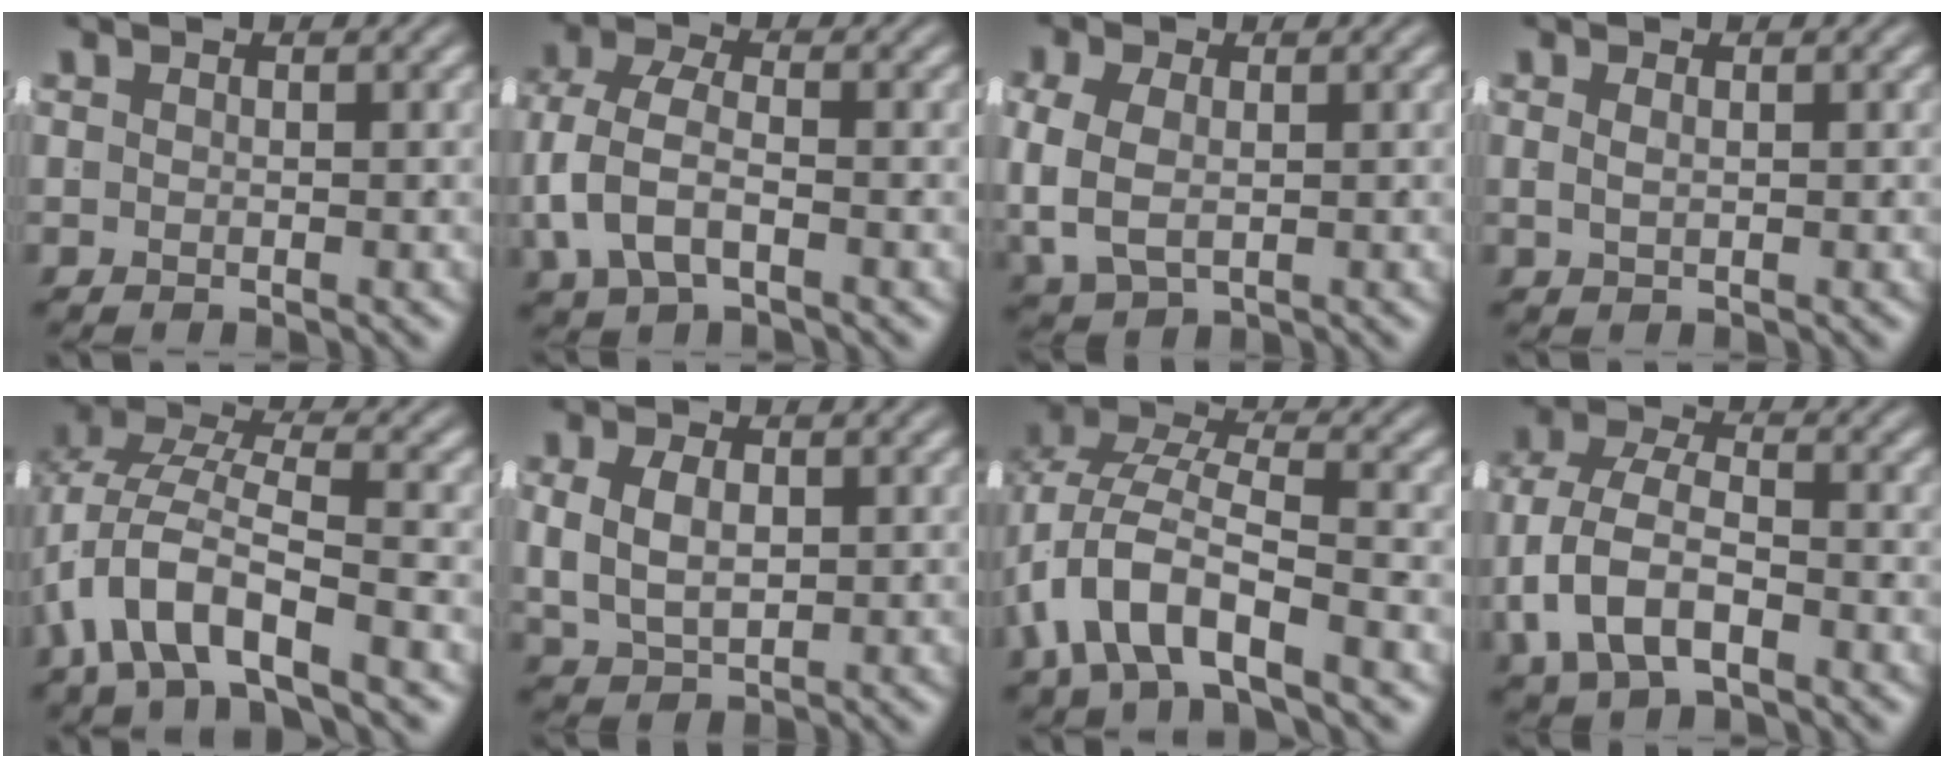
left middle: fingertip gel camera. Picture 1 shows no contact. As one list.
[{"total": 5.4, "force": [-1.0, 3.6, 3.9], "torque": [-0.099, -0.025, -0.004]}, {"total": 4.6, "force": [0.1, 3.5, 2.9], "torque": [-0.081, -0.020, 0.018]}, {"total": 1.0, "force": [0.2, -0.8, 0.4], "torque": [-0.002, -0.007, 0.011]}, {"total": 6.9, "force": [-0.4, 4.3, 5.4], "torque": [-0.113, -0.002, -0.010]}, {"total": 5.4, "force": [0.4, 4.2, 3.4], "torque": [-0.068, -0.008, 0.015]}, {"total": 8.0, "force": [-0.4, 5.5, 5.8], "torque": [-0.123, -0.004, -0.012]}, {"total": 6.9, "force": [-1.1, 4.9, 4.8], "torque": [-0.116, -0.030, -0.006]}]